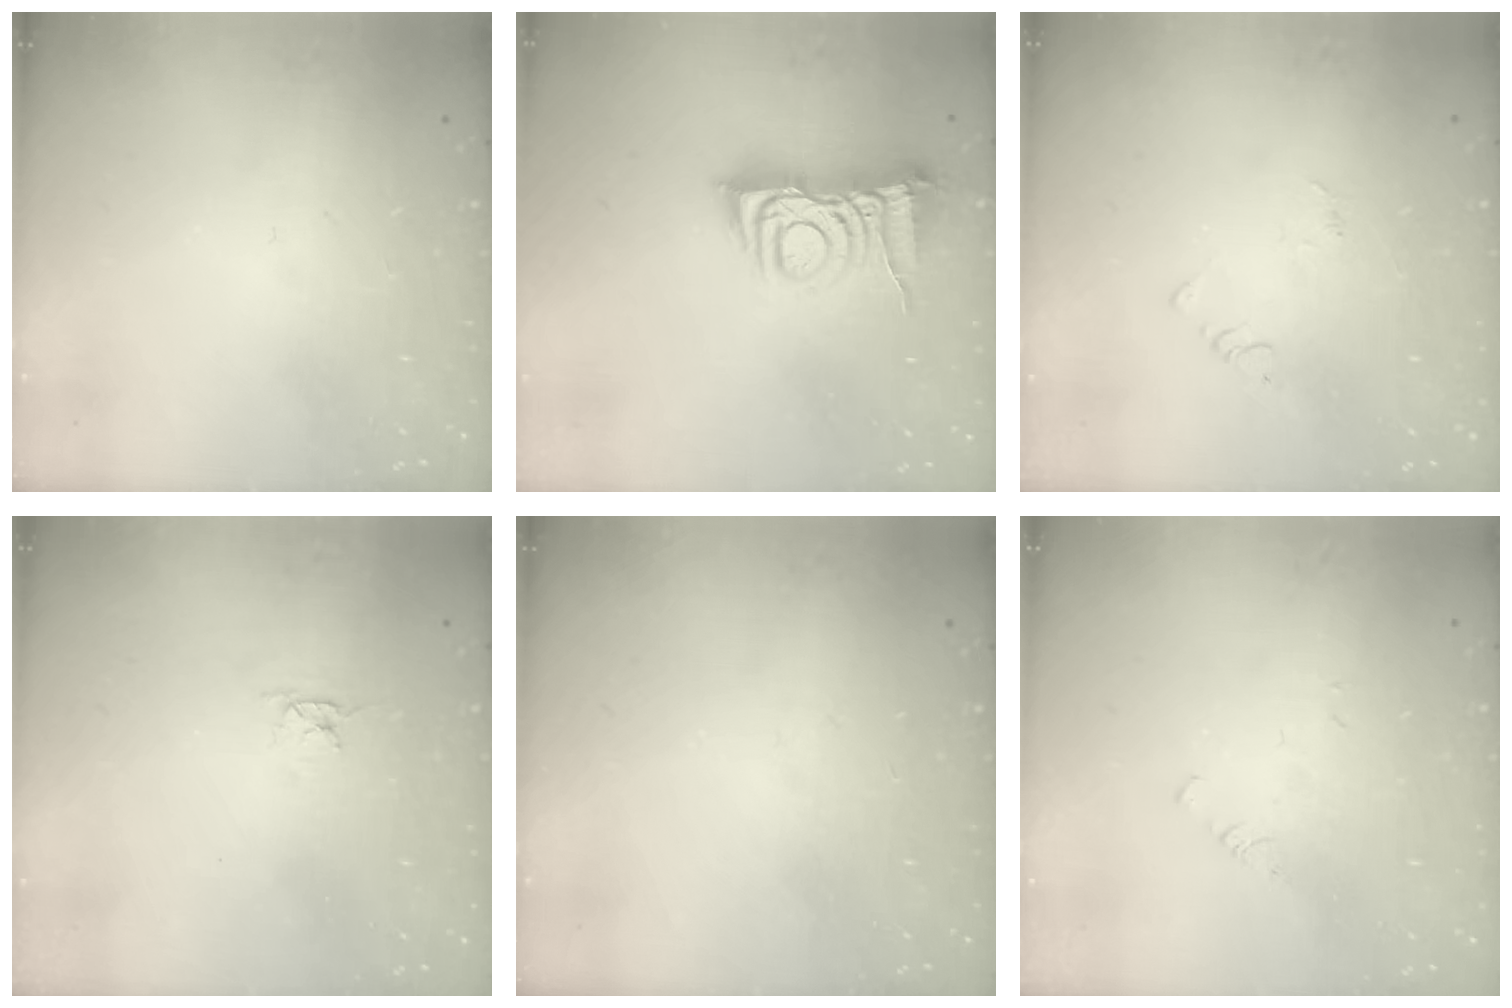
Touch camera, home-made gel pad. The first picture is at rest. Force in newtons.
{"total": 8.9, "press": 8.9, "slide": 1.1}
{"total": 2.4, "press": 2.4, "slide": 0.3}
{"total": 2.8, "press": 2.8, "slide": 0.3}
{"total": 0.0}
{"total": 1.0, "press": 0.9, "slide": 0.2}